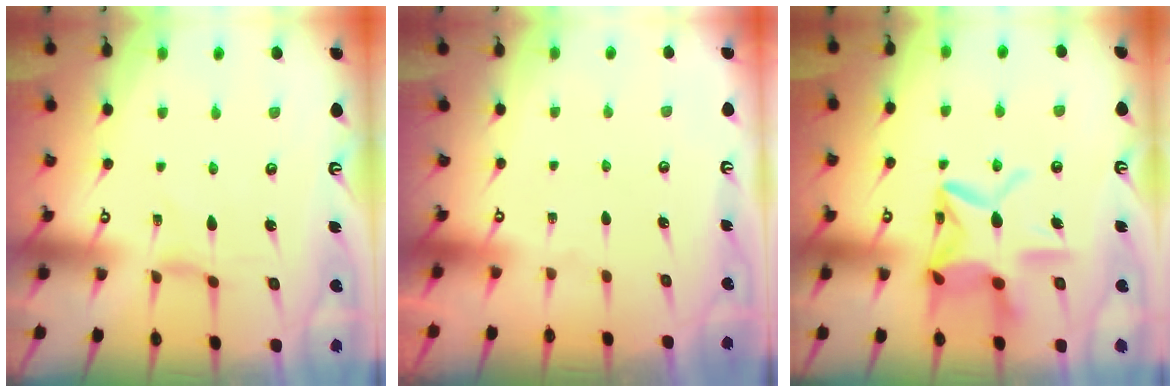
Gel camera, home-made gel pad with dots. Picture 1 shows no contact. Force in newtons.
{"total": 0.0}
{"total": 15.8, "press": 15.7, "slide": 1.3}